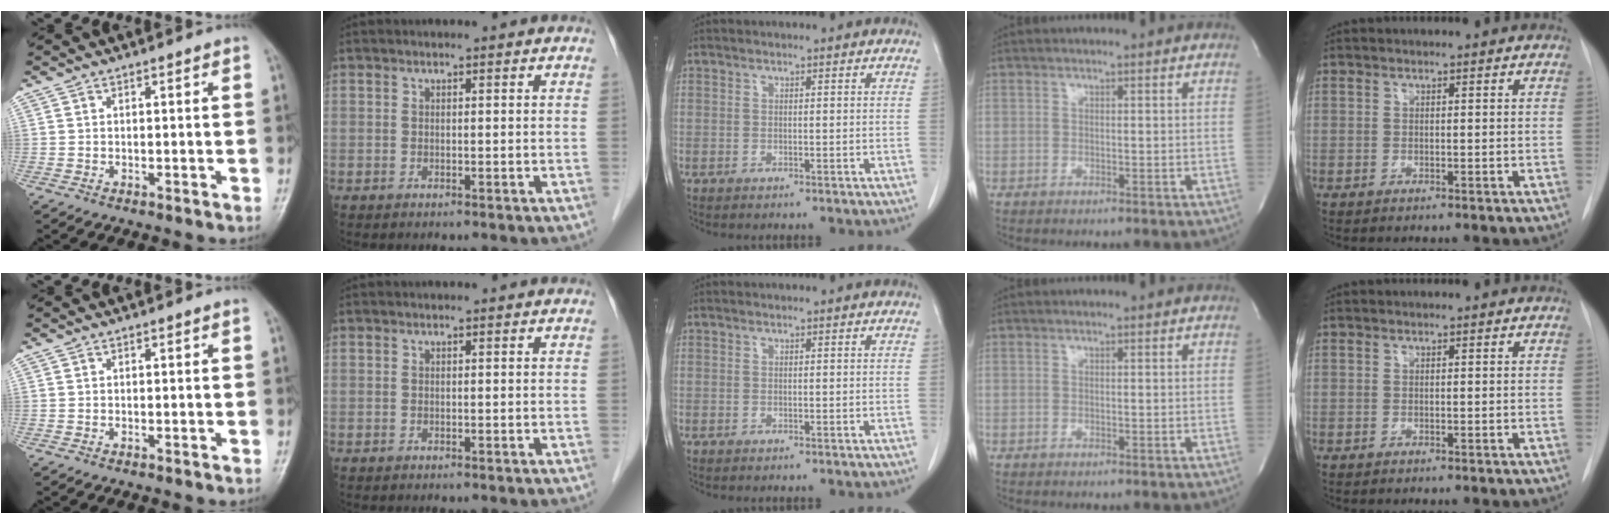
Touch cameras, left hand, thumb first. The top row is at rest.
{}